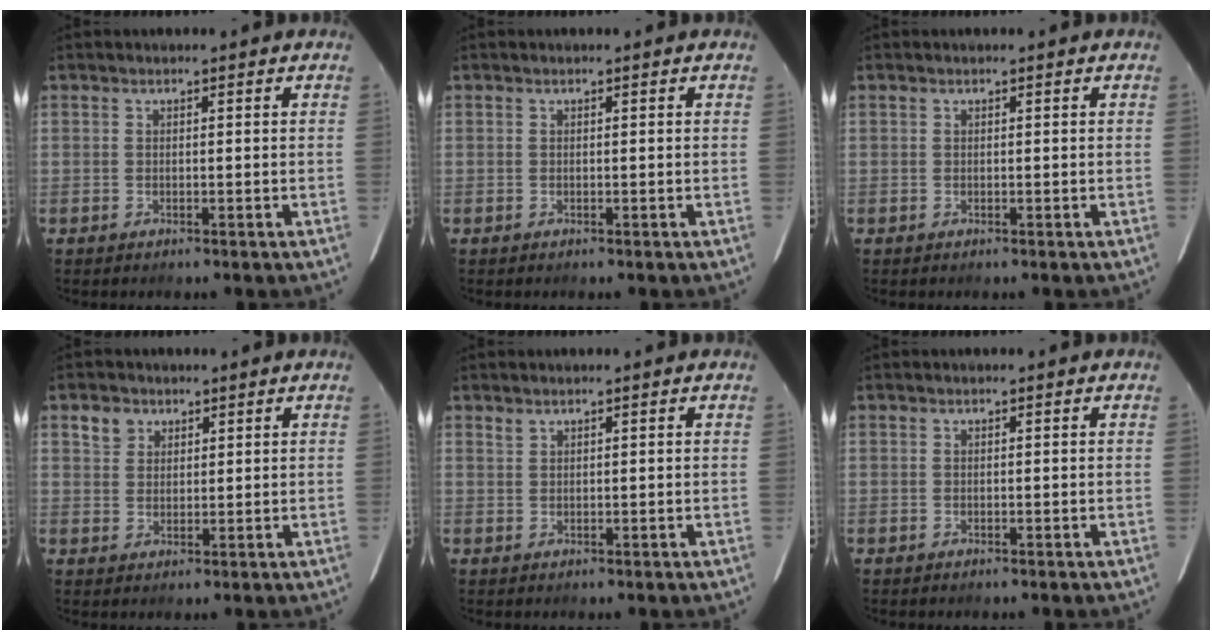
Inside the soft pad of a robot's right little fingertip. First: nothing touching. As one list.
[{"total": 0.0}, {"total": 0.0}, {"total": 3.2, "force": [2.0, 2.4, 0.8], "torque": [-0.018, 0.011, 0.038]}, {"total": 0.7, "force": [0.7, 0.1, 0.1], "torque": [-0.006, 0.001, 0.016]}, {"total": 0.0}]